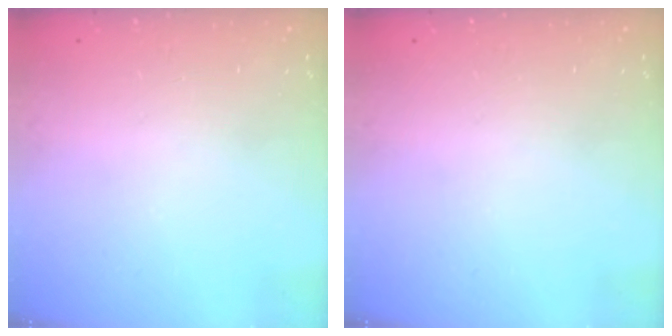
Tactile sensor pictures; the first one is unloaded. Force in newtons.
{"total": 0.0}